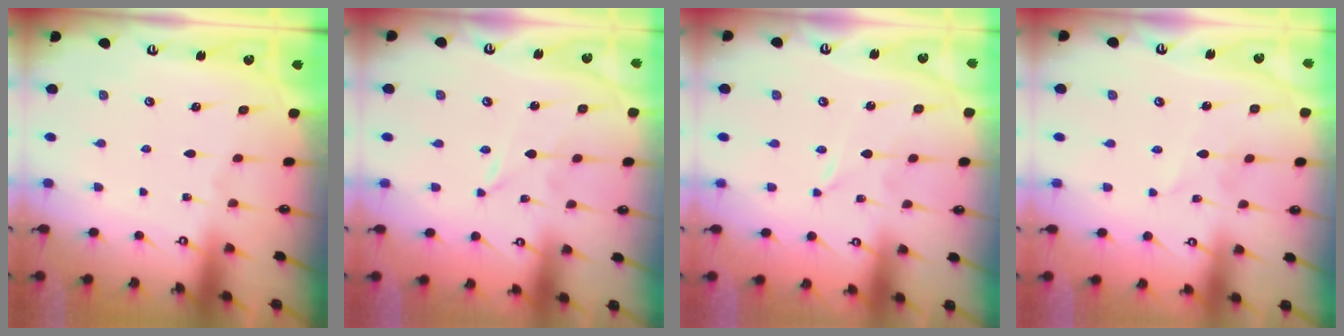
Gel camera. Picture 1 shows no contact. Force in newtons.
{"total": 0.0}
{"total": 0.0}
{"total": 1.5, "press": 1.5, "slide": 0.2}